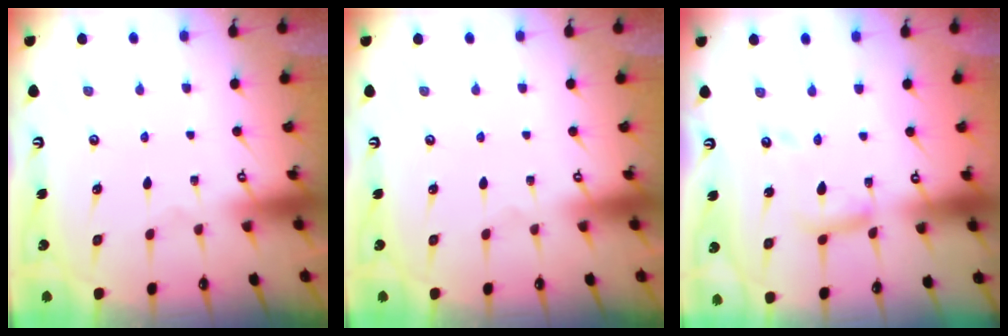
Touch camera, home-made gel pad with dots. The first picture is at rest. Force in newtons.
{"total": 0.0}
{"total": 8.5, "press": 8.5, "slide": 0.6}